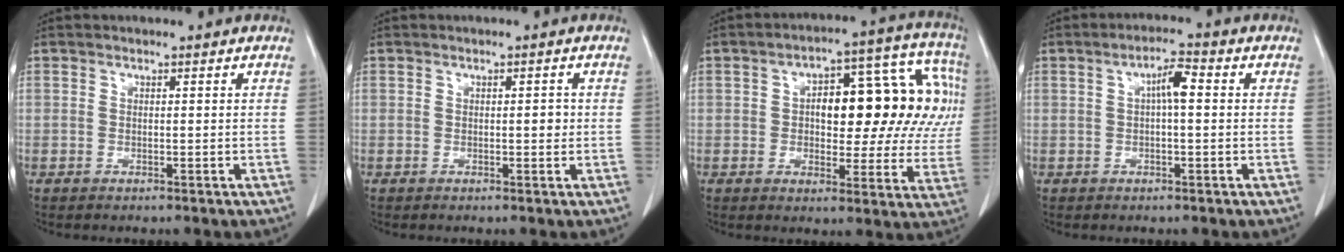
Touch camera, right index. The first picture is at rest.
{"total": 1.5, "force": [0.1, 0.6, 1.4], "torque": [-0.017, 0.002, 0.001]}
{"total": 18.6, "force": [2.9, 8.1, 16.5], "torque": [-0.207, 0.052, 0.036]}
{"total": 4.1, "force": [0.6, 0.9, 4.0], "torque": [-0.067, 0.013, 0.007]}